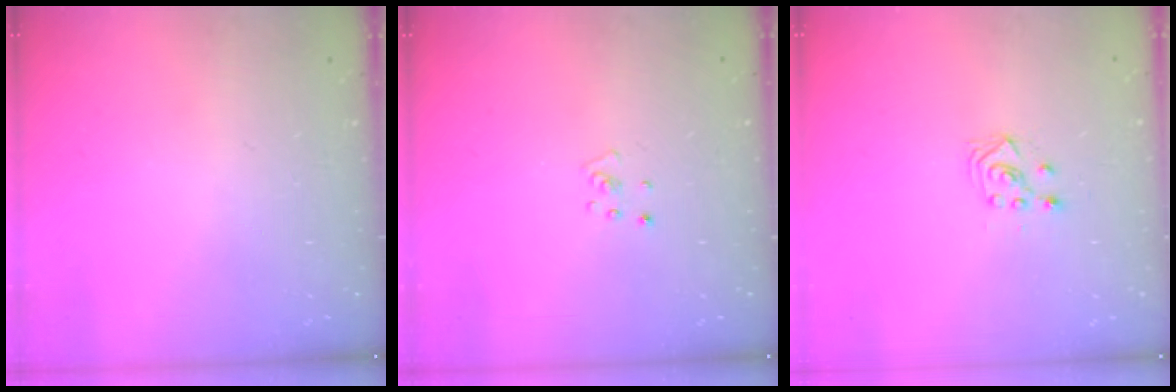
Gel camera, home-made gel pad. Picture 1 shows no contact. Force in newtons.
{"total": 2.2, "press": 2.2, "slide": 0.2}
{"total": 3.1, "press": 3.1, "slide": 0.8}